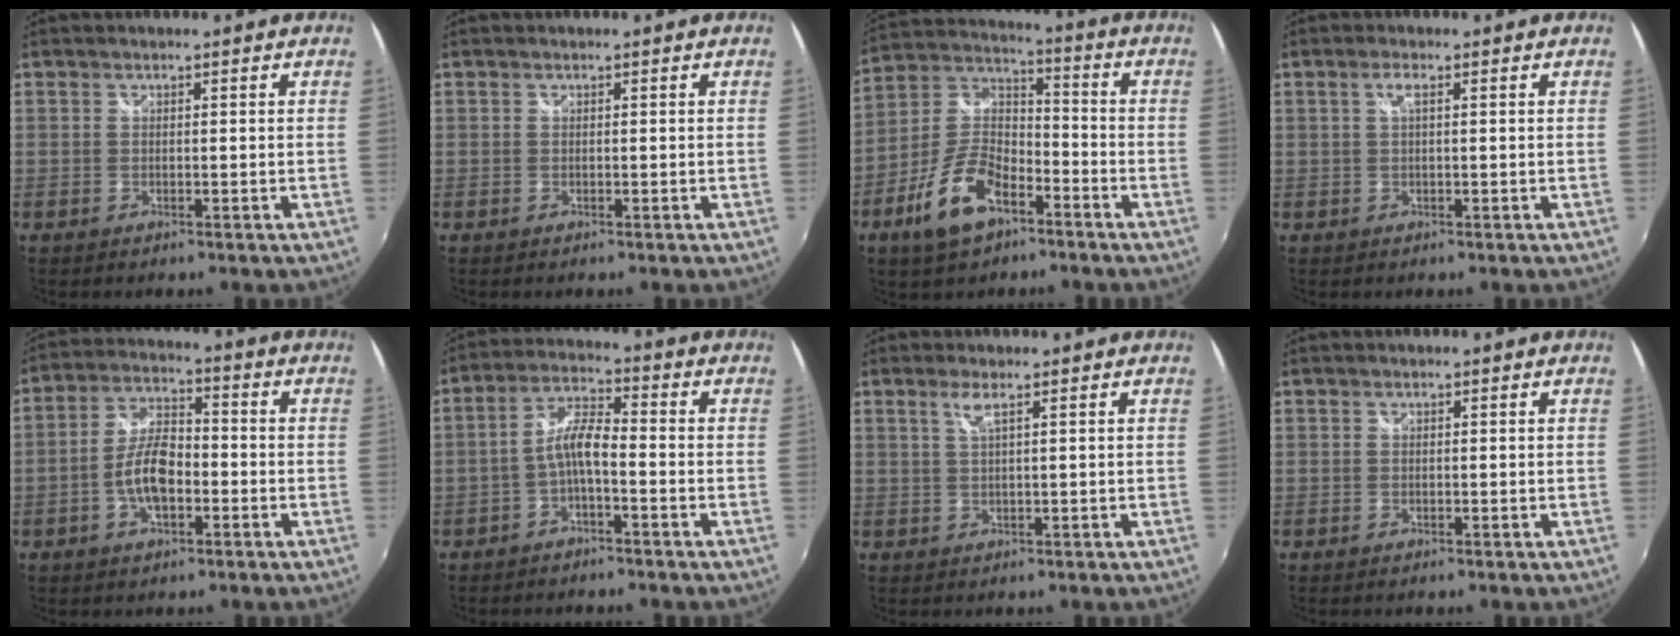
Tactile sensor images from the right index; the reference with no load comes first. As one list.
[{"total": 0.0}, {"total": 13.5, "force": [-7.2, 6.9, 9.0], "torque": [-0.190, 0.012, -0.130]}, {"total": 1.6, "force": [0.4, 0.1, 1.6], "torque": [-0.028, 0.003, 0.005]}, {"total": 8.8, "force": [-2.7, 4.2, 7.2], "torque": [-0.146, 0.011, -0.048]}, {"total": 5.7, "force": [-2.3, 1.4, 5.0], "torque": [-0.108, 0.015, -0.042]}, {"total": 2.1, "force": [1.1, -0.2, 1.8], "torque": [-0.034, -0.001, 0.022]}, {"total": 0.0}]